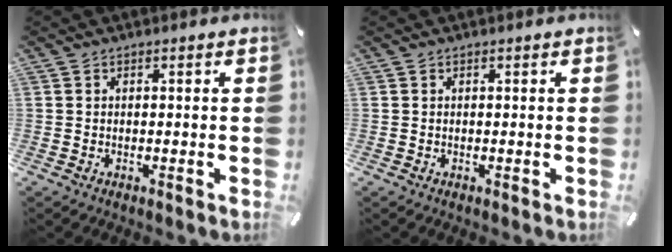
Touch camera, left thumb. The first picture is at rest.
{"total": 0.0}